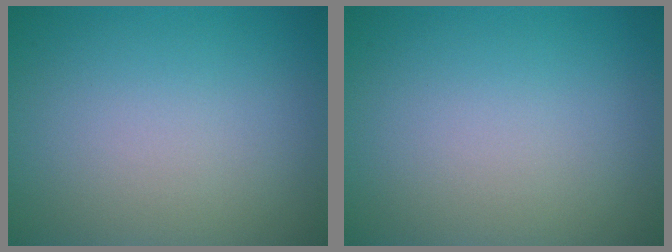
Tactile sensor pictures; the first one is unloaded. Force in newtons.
{"total": 0.0}